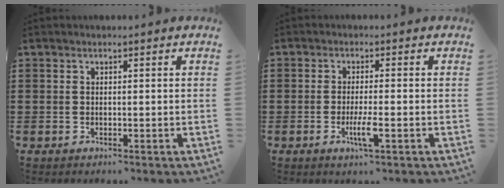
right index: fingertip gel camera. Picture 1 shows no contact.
{"total": 3.9, "force": [-1.5, 0.3, 3.6], "torque": [-0.066, -0.009, -0.027]}